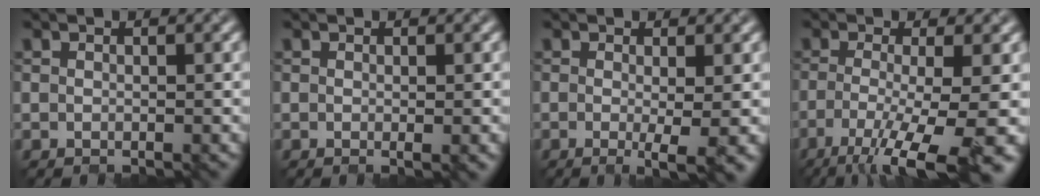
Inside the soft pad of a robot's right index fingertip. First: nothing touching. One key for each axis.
{"total": 0.8, "fx": 0.0, "fy": 0.1, "fz": 0.8, "tx": -0.012, "ty": -0.002, "tz": -0.001}
{"total": 3.1, "fx": -0.6, "fy": 0.3, "fz": 3.0, "tx": -0.048, "ty": -0.012, "tz": -0.008}
{"total": 10.2, "fx": -4.5, "fy": 2.6, "fz": 8.8, "tx": -0.137, "ty": -0.019, "tz": -0.072}